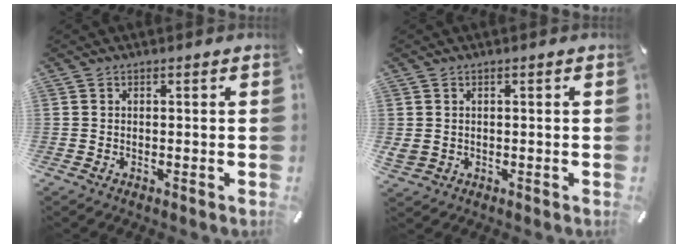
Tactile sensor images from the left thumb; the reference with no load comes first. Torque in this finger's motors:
{"motor_torque": [0.44, 1.12, 0.04, 0.06, 0.05]}